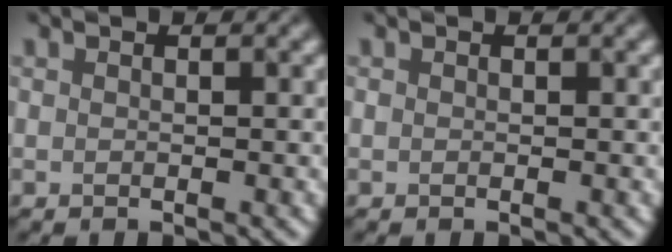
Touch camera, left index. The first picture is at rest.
{"total": 0.5, "force": [-0.2, -0.3, -0.4], "torque": [-0.002, 0.000, 0.005]}